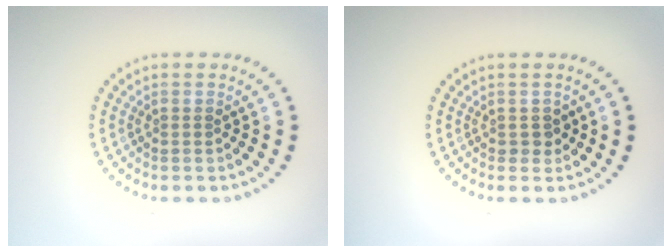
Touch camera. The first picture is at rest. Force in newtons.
{"total": 0.9, "press": 0.8, "slide": 0.3}